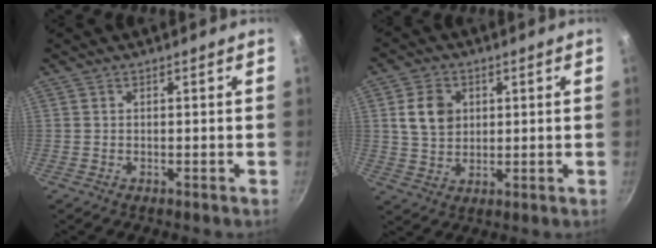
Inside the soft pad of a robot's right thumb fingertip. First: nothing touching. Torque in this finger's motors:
{"motor_torque": [0.13, 0.26, 0.72, 0.35, 0.01]}